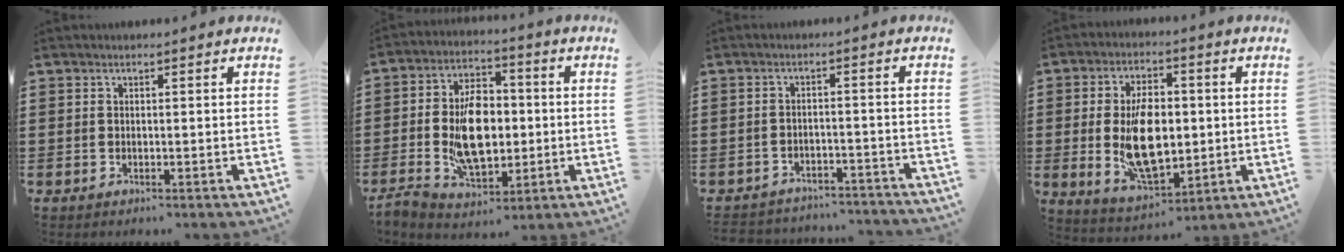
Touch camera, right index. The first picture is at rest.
{"total": 10.8, "force": [-0.8, 6.6, 8.5], "torque": [-0.172, 0.009, -0.013]}
{"total": 2.8, "force": [-2.8, 0.4, 0.0], "torque": [-0.005, 0.003, -0.060]}
{"total": 11.4, "force": [-0.4, 6.3, 9.5], "torque": [-0.172, -0.003, -0.008]}